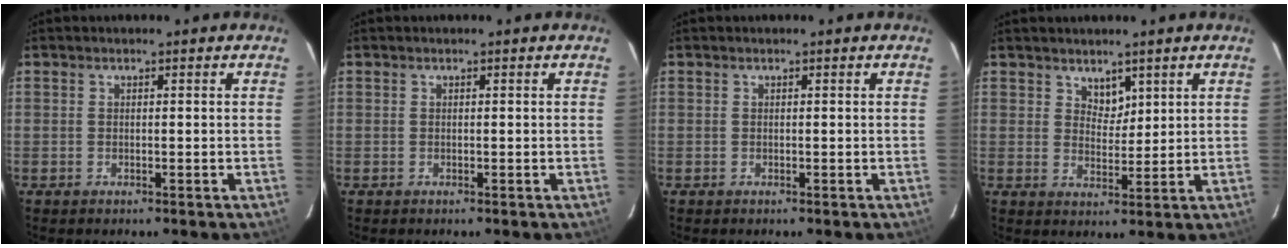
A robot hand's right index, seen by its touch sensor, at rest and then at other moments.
{"total": 0.0}
{"total": 0.0}
{"total": 3.3, "force": [2.4, 2.0, 1.1], "torque": [-0.011, 0.001, 0.043]}